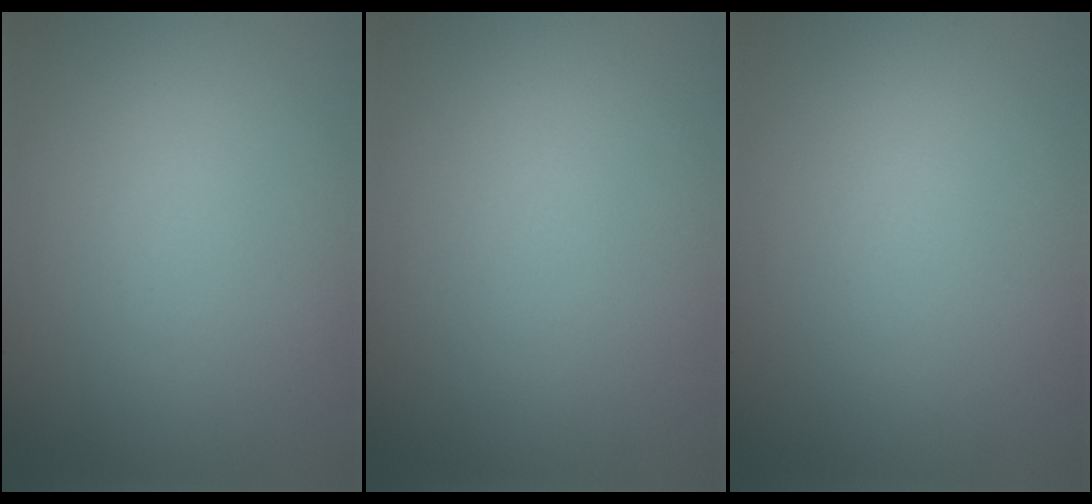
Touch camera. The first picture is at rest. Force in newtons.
{"total": 0.0}
{"total": 0.0}